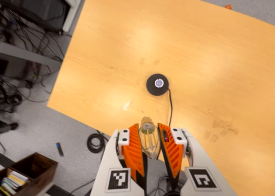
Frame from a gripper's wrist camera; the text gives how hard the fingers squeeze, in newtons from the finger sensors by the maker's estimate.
{"total": 12.4, "left": 13.0, "right": 11.8}